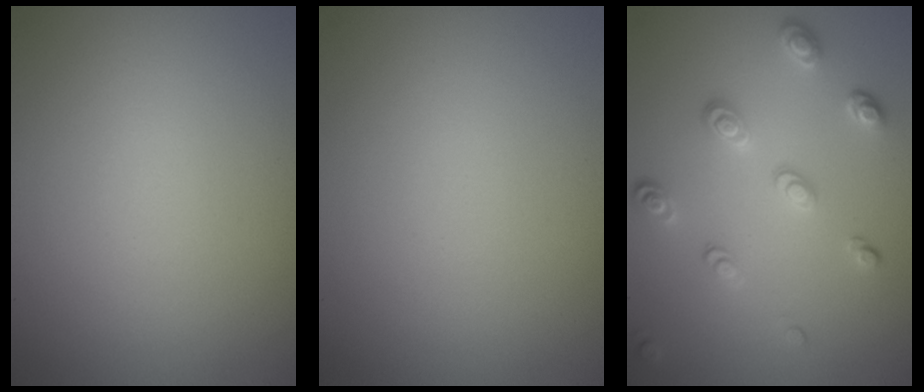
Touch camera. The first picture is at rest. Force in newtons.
{"total": 0.0}
{"total": 3.2, "press": 2.6, "slide": 1.8}